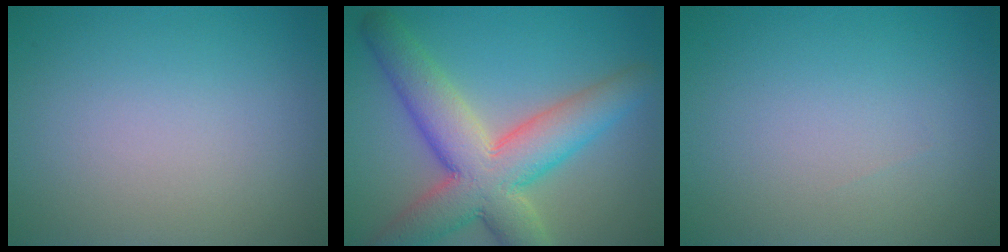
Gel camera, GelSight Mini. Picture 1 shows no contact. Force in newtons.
{"total": 9.5, "press": 9.5, "slide": 0.6}
{"total": 0.0}